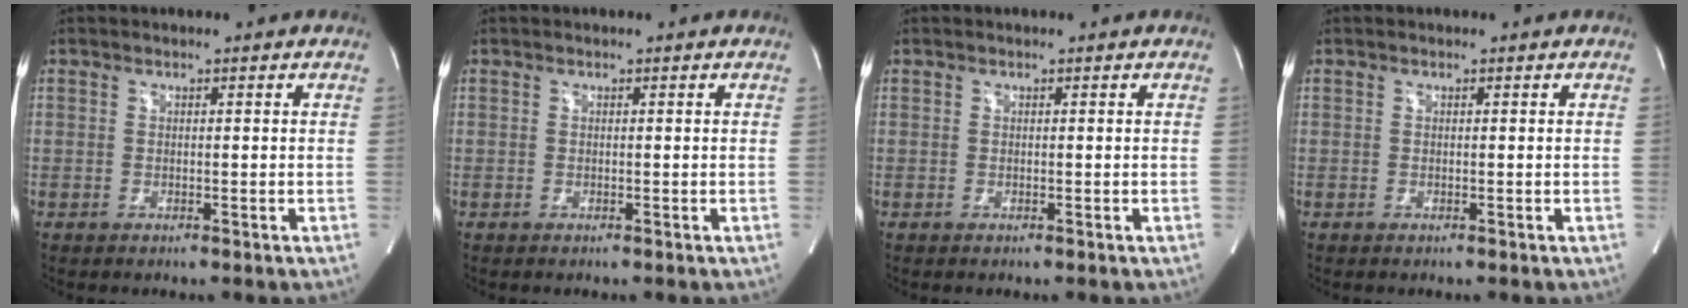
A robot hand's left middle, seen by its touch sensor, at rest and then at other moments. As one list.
[{"total": 0.0}, {"total": 0.0}, {"total": 0.0}]